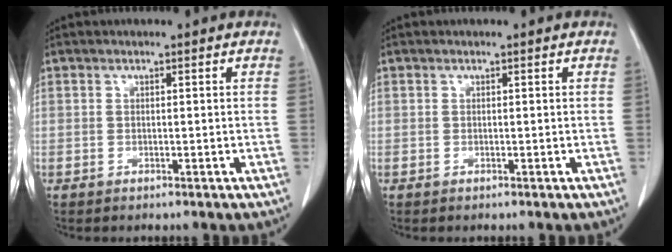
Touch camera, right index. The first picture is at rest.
{"total": 0.0}